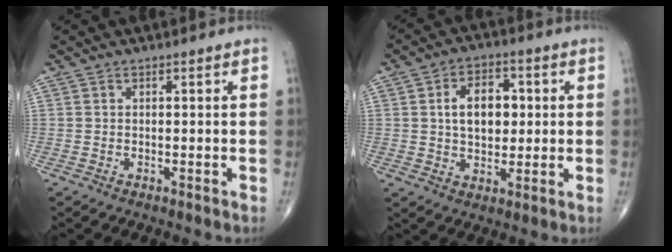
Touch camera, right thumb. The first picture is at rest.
{"total": 9.6, "force": [1.4, 6.2, 7.2], "torque": [-0.090, 0.006, 0.023]}